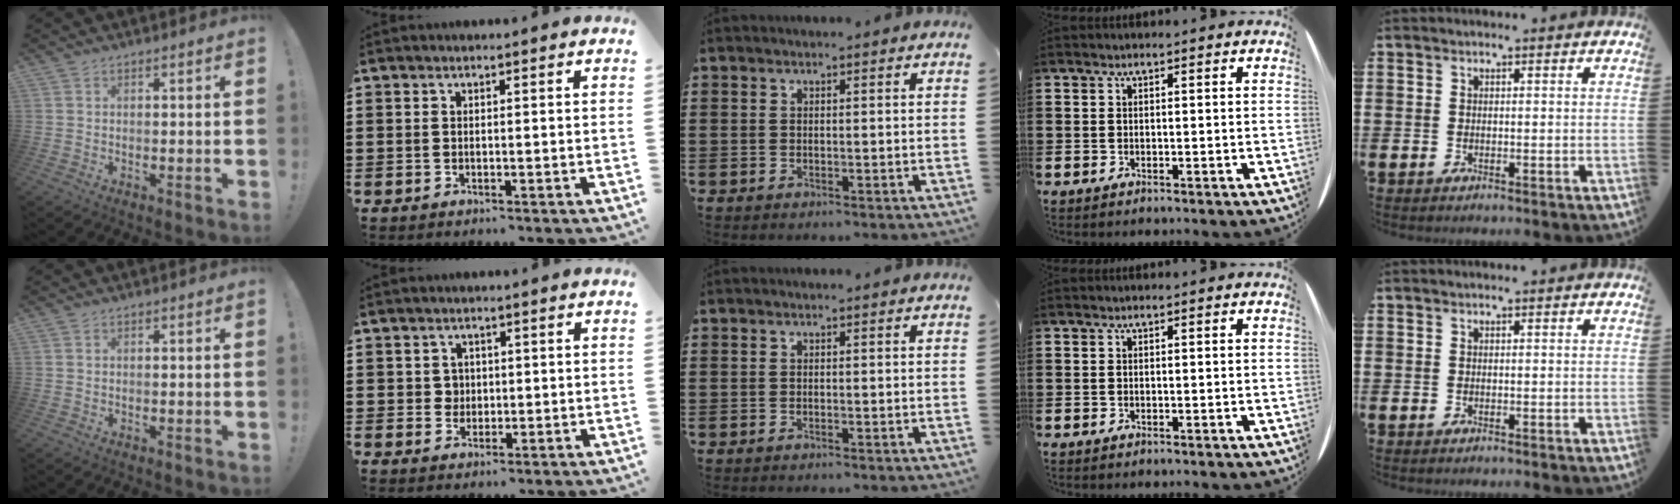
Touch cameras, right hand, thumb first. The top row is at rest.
{"index": {"total": 2.0, "force": [0.3, 1.9, 0.6], "torque": [-0.019, 0.010, 0.004]}}